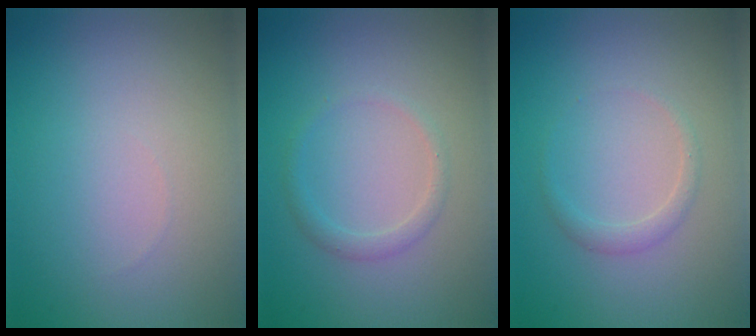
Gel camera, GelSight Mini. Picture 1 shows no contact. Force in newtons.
{"total": 1.3, "press": 1.3, "slide": 0.0}
{"total": 1.1, "press": 1.1, "slide": 0.1}